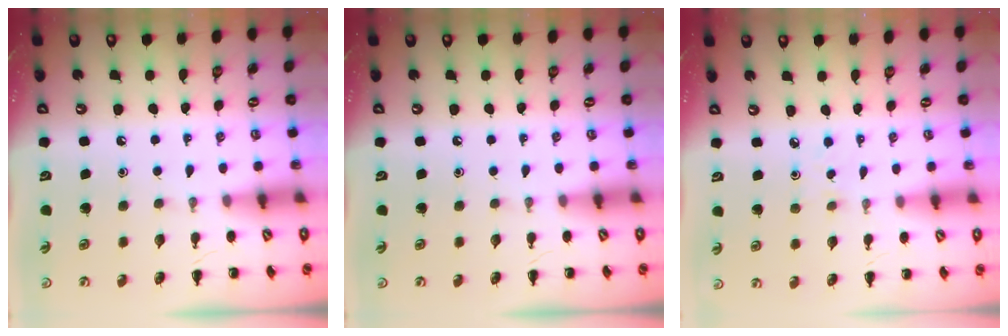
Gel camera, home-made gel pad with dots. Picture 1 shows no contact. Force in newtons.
{"total": 0.0}
{"total": 1.5, "press": 1.4, "slide": 0.6}